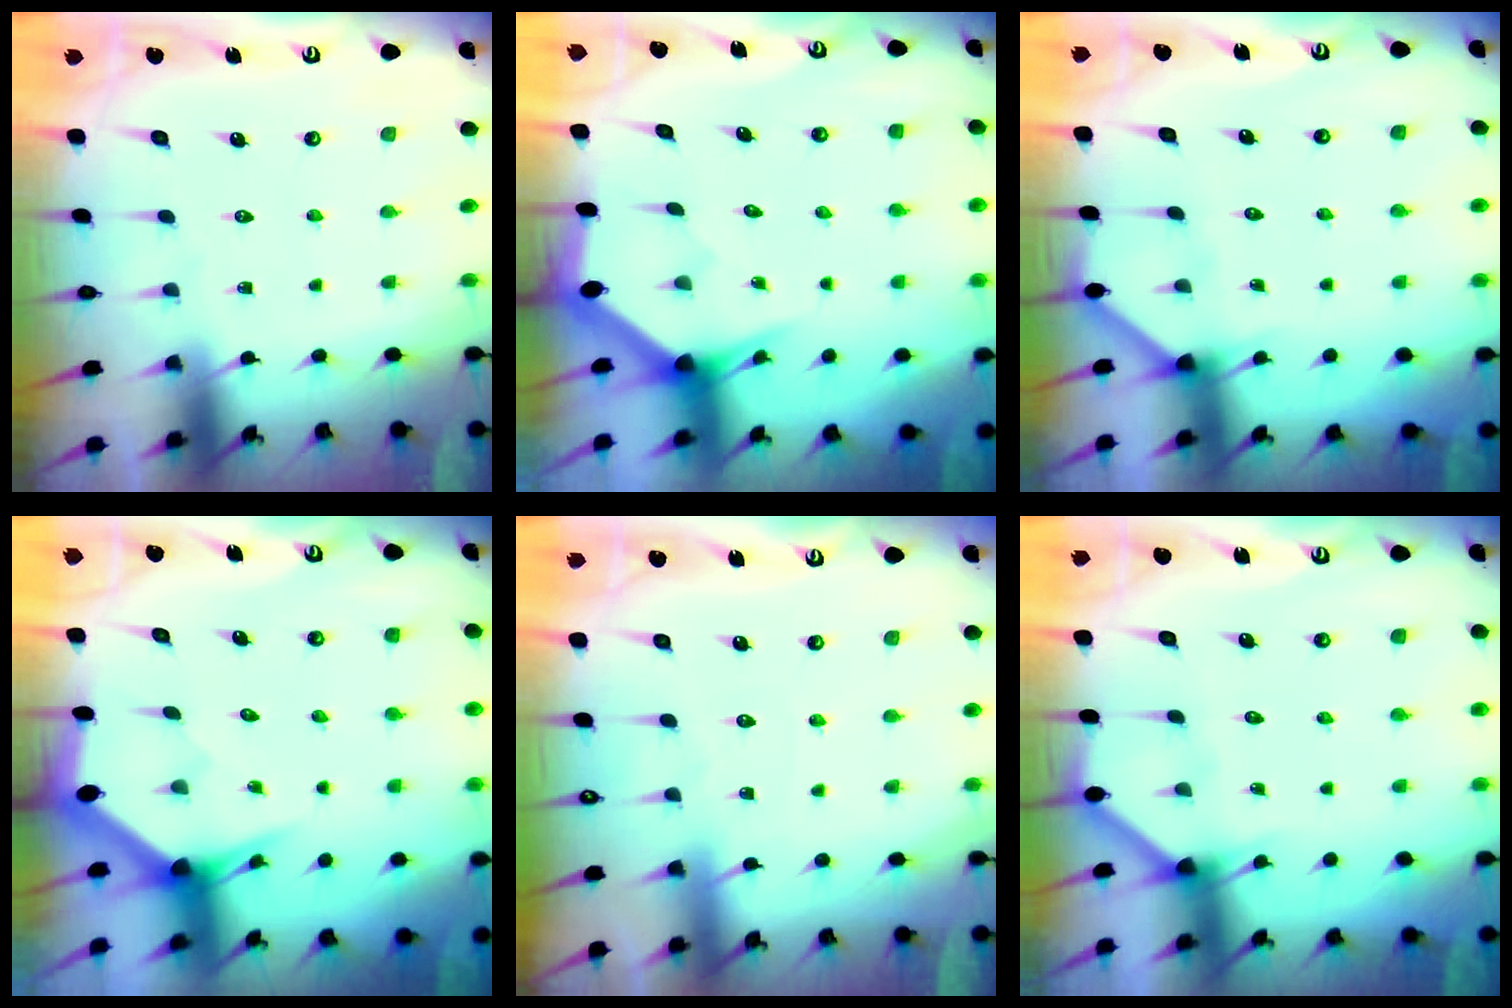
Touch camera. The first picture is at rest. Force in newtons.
{"total": 3.1, "press": 3.1, "slide": 0.0}
{"total": 3.2, "press": 3.2, "slide": 0.3}
{"total": 3.1, "press": 3.1, "slide": 0.1}
{"total": 1.5, "press": 1.5, "slide": 0.2}
{"total": 2.9, "press": 2.9, "slide": 0.3}